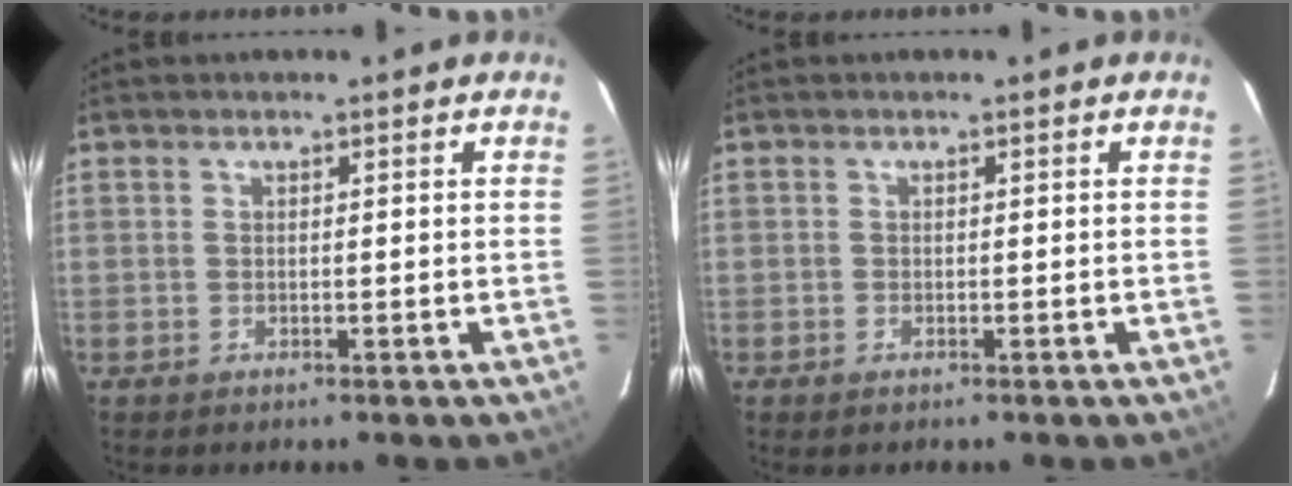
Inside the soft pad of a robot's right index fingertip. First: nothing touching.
{"total": 0.8, "force": [-0.6, 0.5, 0.2], "torque": [-0.004, -0.001, -0.012]}